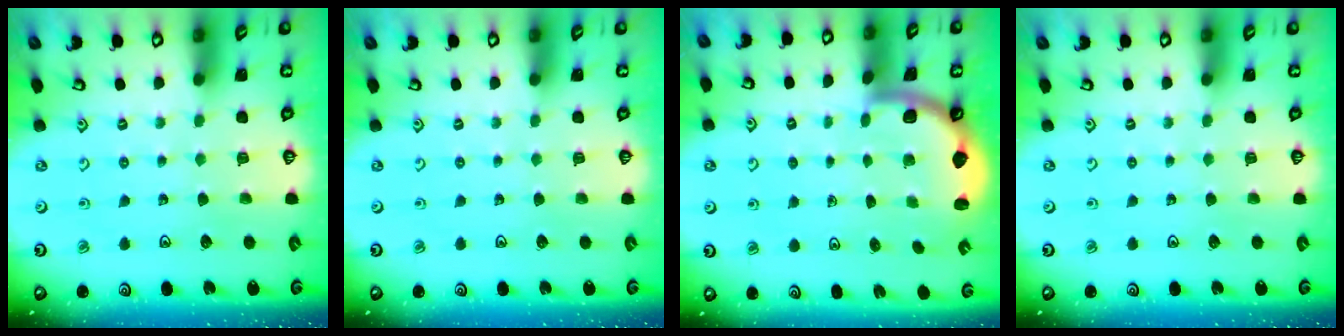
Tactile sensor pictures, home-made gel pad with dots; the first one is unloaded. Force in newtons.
{"total": 0.0}
{"total": 1.6, "press": 1.6, "slide": 0.1}
{"total": 0.0}